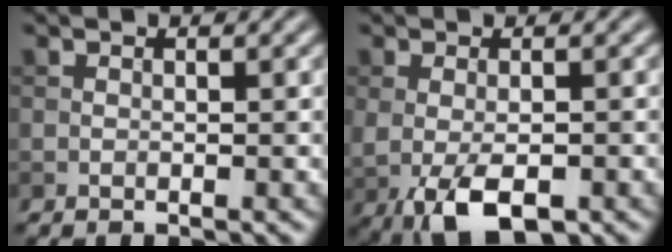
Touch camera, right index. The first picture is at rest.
{"total": 5.2, "force": [-1.7, 2.5, 4.3], "torque": [-0.083, -0.016, -0.021]}